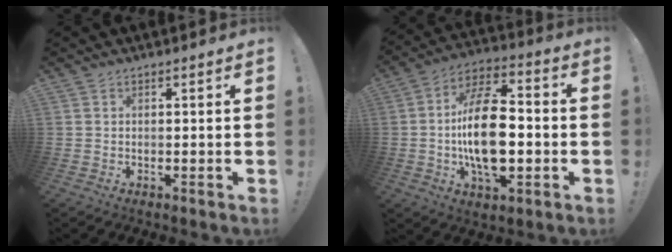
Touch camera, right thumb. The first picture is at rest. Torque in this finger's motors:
{"motor_torque": [2.18, 2.83, 1.13, -0.79, 0.67]}